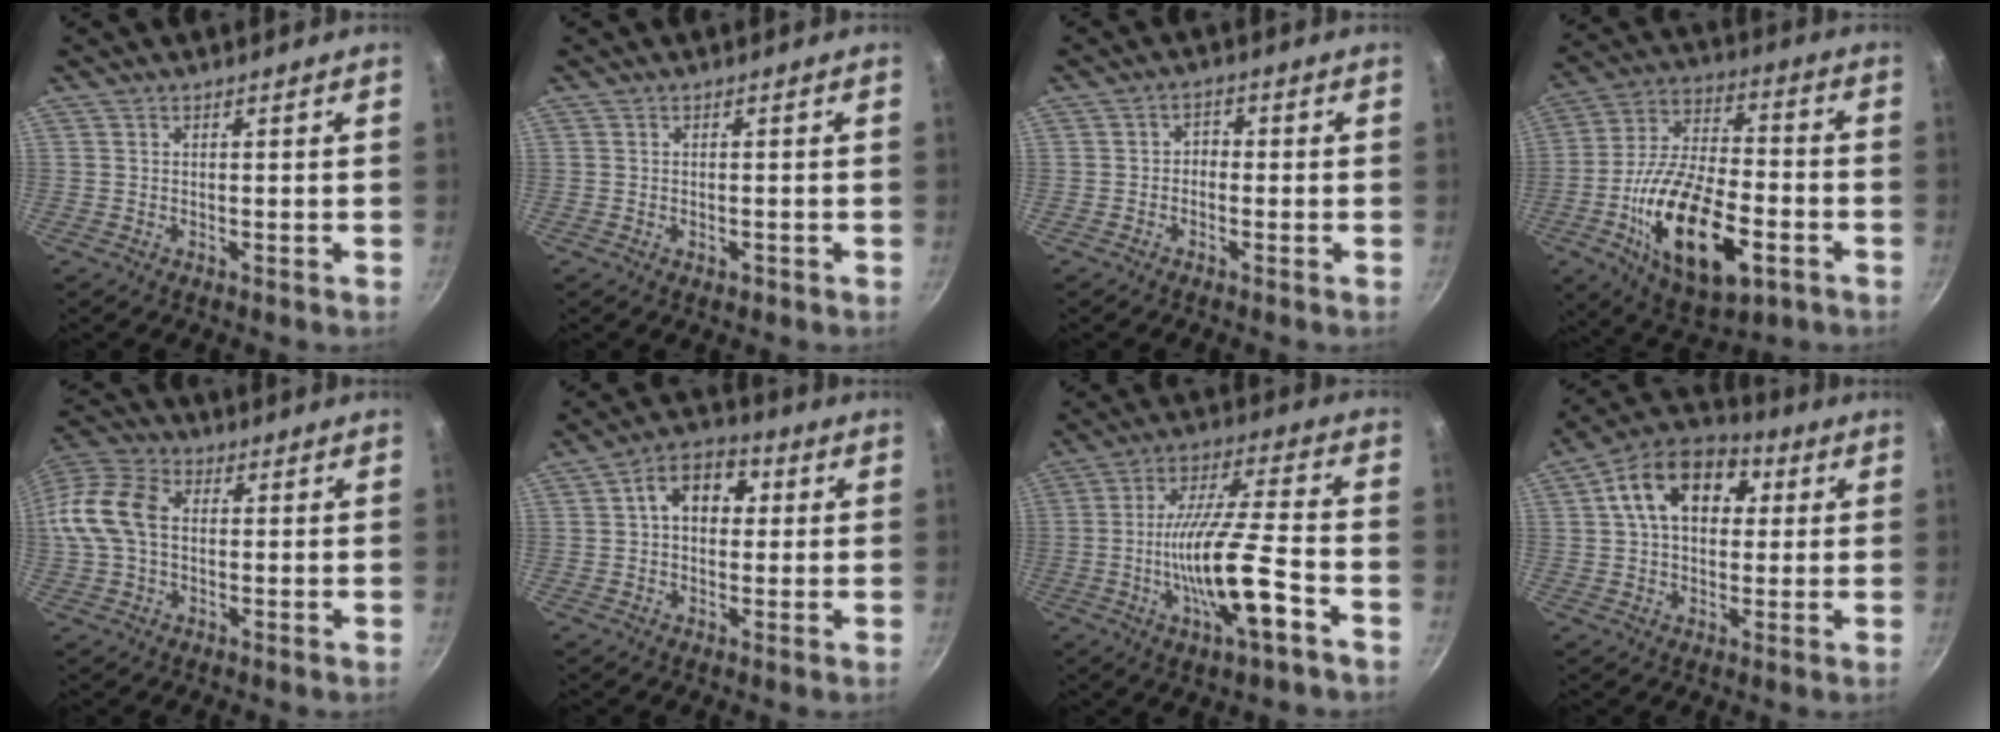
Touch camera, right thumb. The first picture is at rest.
{"total": 1.2, "force": [-0.6, 0.7, 0.8], "torque": [-0.012, 0.002, -0.009]}
{"total": 2.2, "force": [-0.9, 1.7, 1.1], "torque": [-0.008, 0.015, -0.020]}
{"total": 23.9, "force": [-7.9, 11.8, 19.2], "torque": [-0.329, 0.026, -0.132]}
{"total": 12.7, "force": [0.5, 8.8, 9.2], "torque": [-0.173, 0.030, -0.006]}
{"total": 9.3, "force": [1.7, 6.6, 6.3], "torque": [-0.058, 0.020, 0.011]}
{"total": 16.7, "force": [-5.8, 3.8, 15.2], "torque": [-0.270, 0.025, -0.109]}
{"total": 15.1, "force": [3.6, 10.4, 10.4], "torque": [-0.136, 0.023, 0.038]}